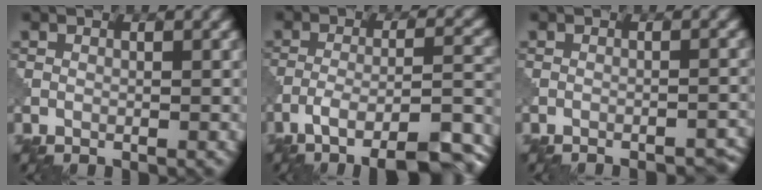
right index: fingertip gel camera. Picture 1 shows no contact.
{"total": 11.4, "force": [-8.3, 2.4, 7.5], "torque": [-0.098, 0.003, -0.113]}
{"total": 3.6, "force": [-3.3, 0.7, 1.3], "torque": [-0.011, 0.013, -0.038]}